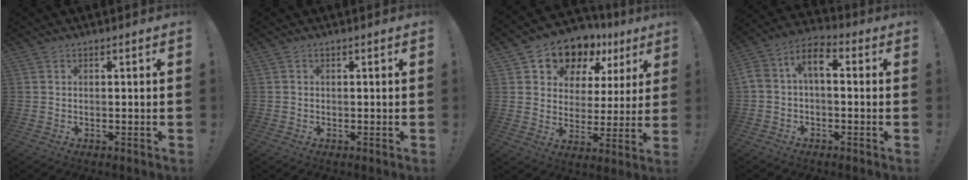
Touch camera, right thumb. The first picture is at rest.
{"total": 0.8, "force": [-0.4, 0.6, 0.0], "torque": [-0.004, 0.004, -0.007]}
{"total": 12.3, "force": [9.3, 7.1, 3.9], "torque": [-0.068, -0.075, 0.168]}
{"total": 7.5, "force": [0.3, 4.4, 6.0], "torque": [-0.113, 0.007, 0.008]}